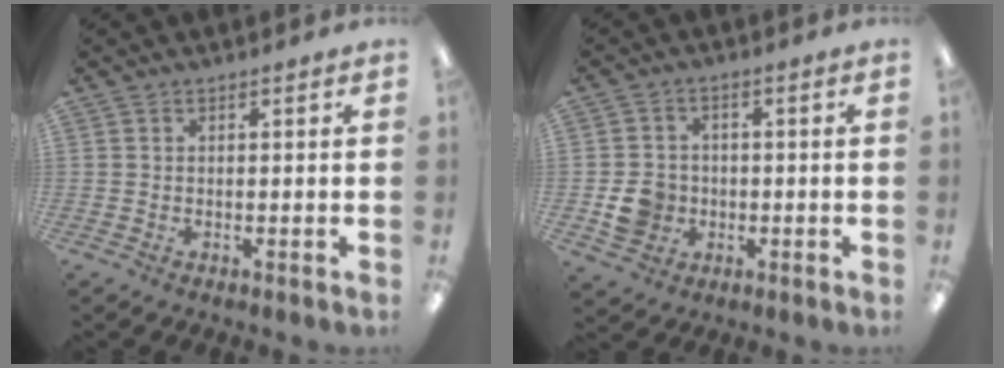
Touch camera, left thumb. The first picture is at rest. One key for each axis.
{"total": 6.7, "fx": -1.5, "fy": 5.9, "fz": 2.6, "tx": -0.044, "ty": 0.008, "tz": -0.025}